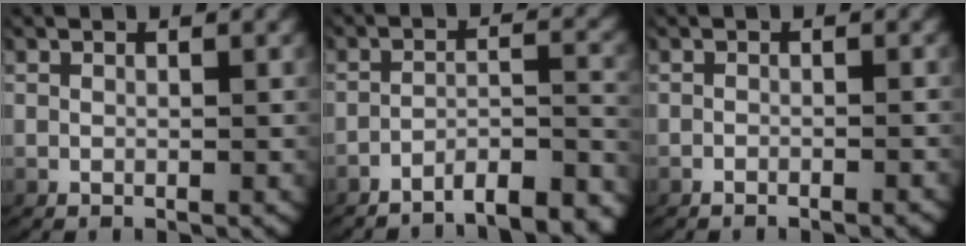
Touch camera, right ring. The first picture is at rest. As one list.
[{"total": 7.3, "force": [-6.9, 1.2, 1.9], "torque": [-0.022, -0.017, -0.105]}, {"total": 0.9, "force": [-0.9, 0.0, 0.2], "torque": [-0.007, -0.003, -0.014]}]